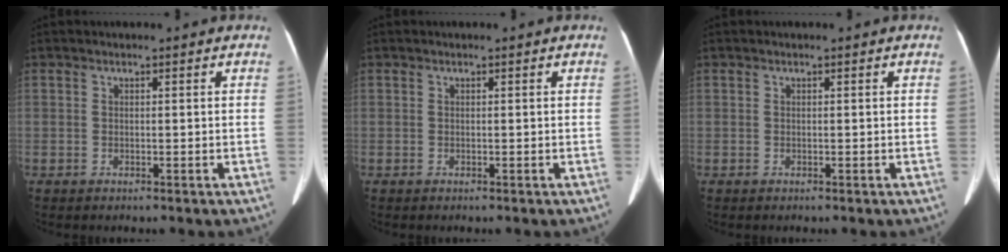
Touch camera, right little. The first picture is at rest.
{"total": 0.0}
{"total": 0.0}